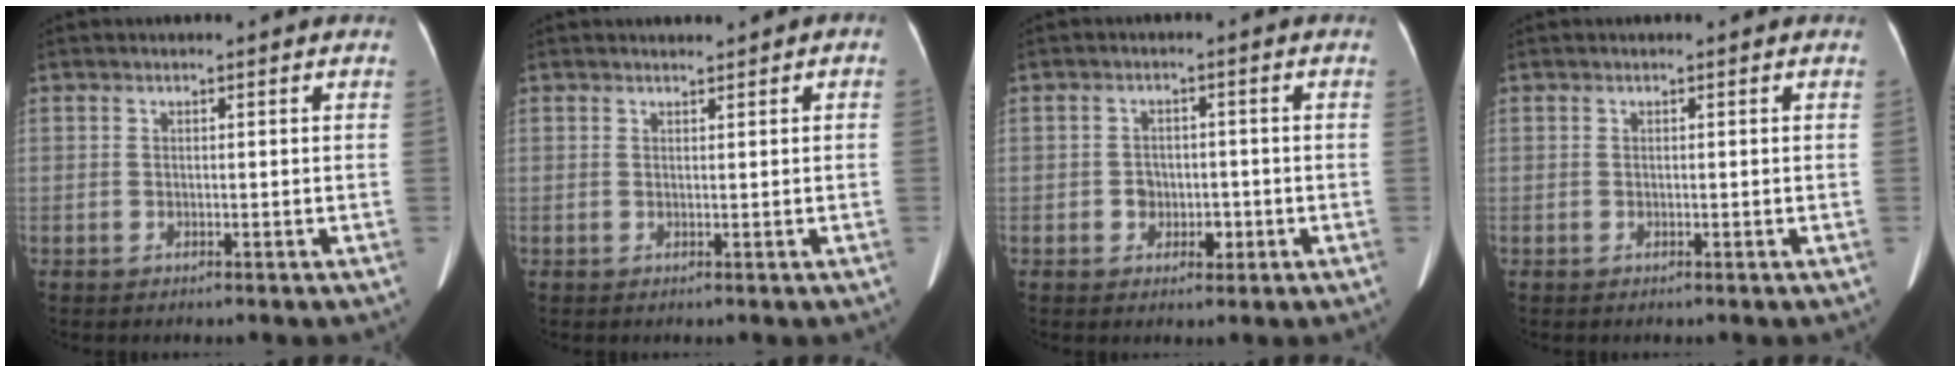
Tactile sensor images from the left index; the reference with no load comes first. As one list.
[{"total": 0.8, "force": [0.7, 0.2, 0.4], "torque": [-0.005, 0.010, 0.014]}, {"total": 2.9, "force": [-0.7, 2.4, 1.5], "torque": [-0.021, 0.005, -0.004]}, {"total": 0.0}]